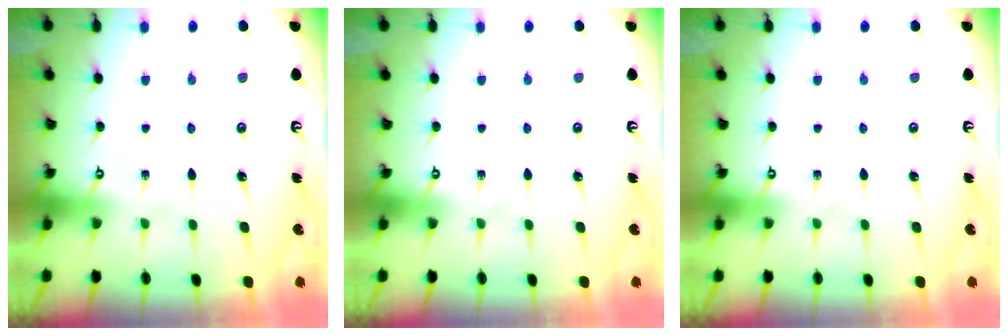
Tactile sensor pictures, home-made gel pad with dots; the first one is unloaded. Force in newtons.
{"total": 0.0}
{"total": 0.0}